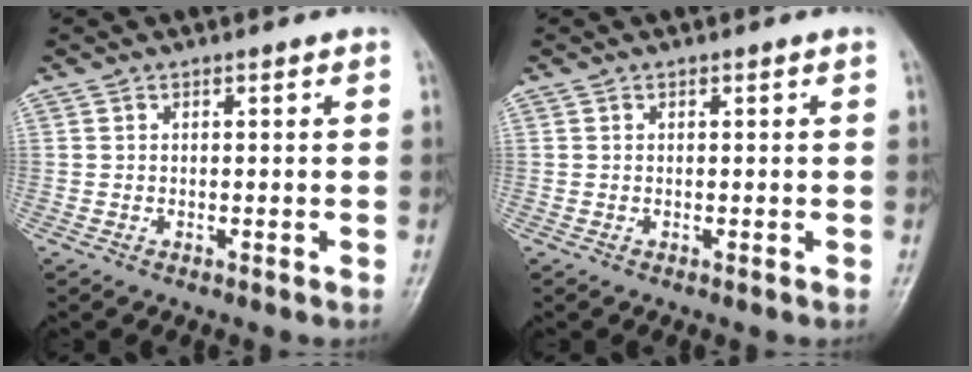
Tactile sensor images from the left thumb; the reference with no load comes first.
{"total": 0.0}